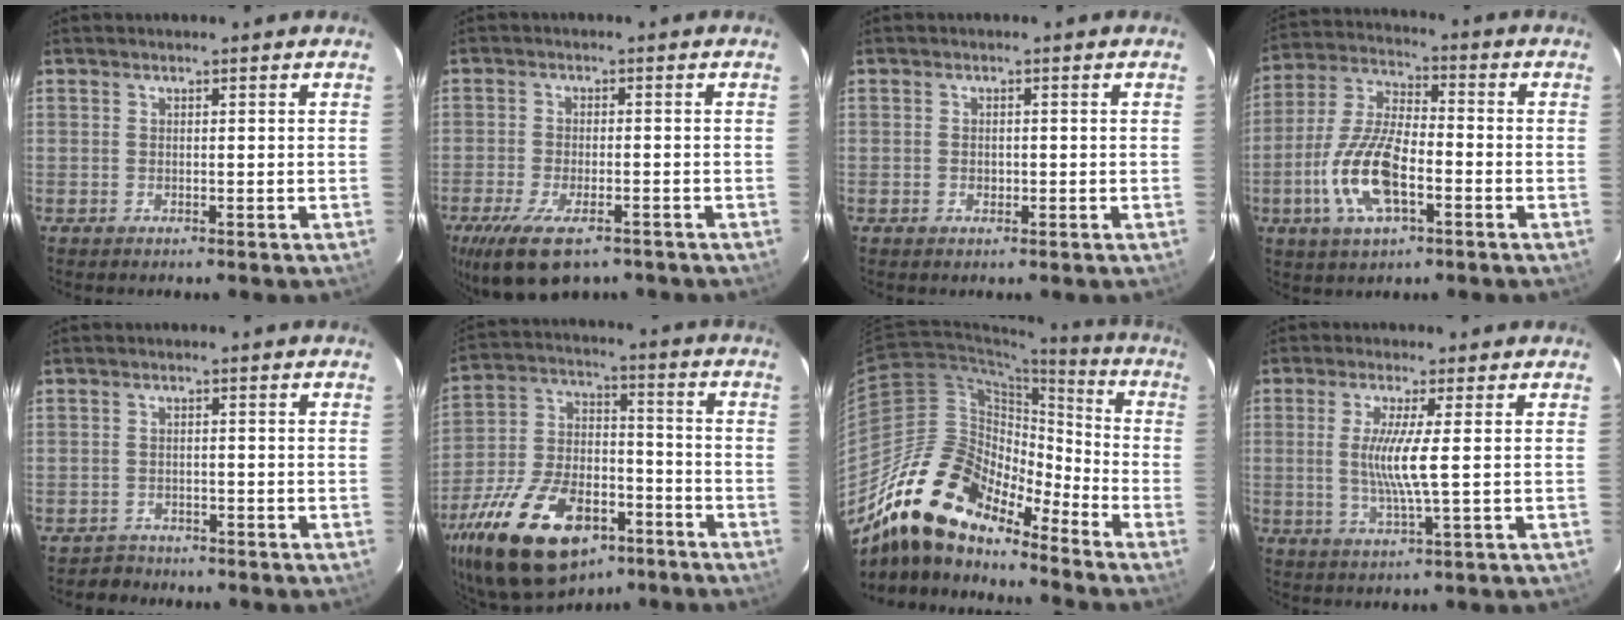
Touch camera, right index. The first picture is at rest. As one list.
[{"total": 12.0, "force": [-8.0, 4.7, 7.7], "torque": [-0.174, -0.034, -0.135]}, {"total": 1.2, "force": [-0.3, 1.0, 0.6], "torque": [-0.011, 0.002, -0.004]}, {"total": 13.8, "force": [-4.7, 5.4, 11.8], "torque": [-0.256, -0.003, -0.090]}, {"total": 2.7, "force": [-2.2, 1.5, -0.5], "torque": [0.005, 0.009, -0.035]}, {"total": 26.3, "force": [-15.4, 13.8, 16.3], "torque": [-0.338, -0.010, -0.243]}, {"total": 19.9, "force": [-15.4, 7.6, 10.0], "torque": [-0.180, -0.005, -0.290]}, {"total": 6.6, "force": [0.4, -0.4, 6.5], "torque": [-0.129, -0.013, 0.007]}]